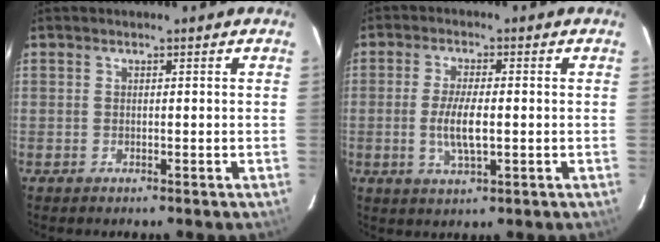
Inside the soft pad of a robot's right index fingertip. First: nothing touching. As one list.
[{"total": 5.2, "force": [-0.7, 1.5, 4.9], "torque": [-0.097, -0.007, -0.012]}]